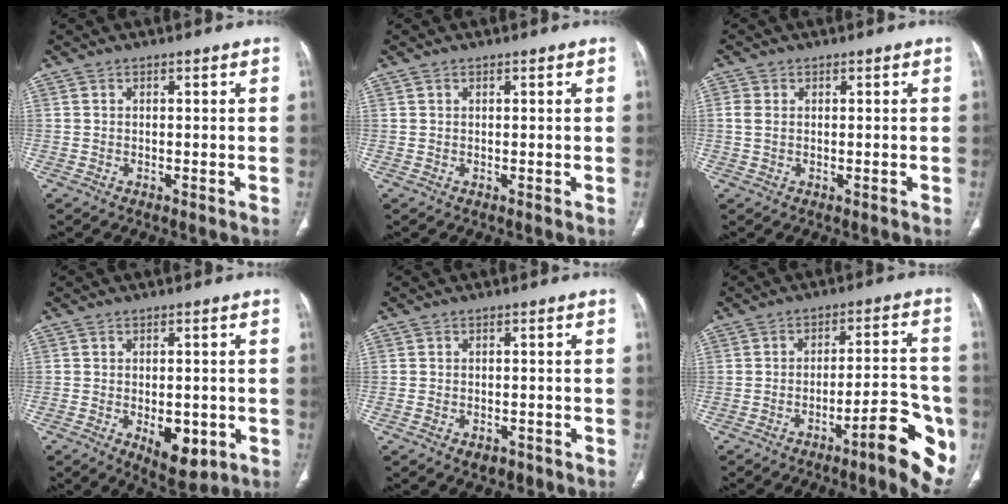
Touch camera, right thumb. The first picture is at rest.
{"total": 0.0}
{"total": 1.8, "force": [0.2, 1.3, 1.3], "torque": [-0.030, 0.003, 0.005]}
{"total": 7.7, "force": [-2.4, 4.0, 6.1], "torque": [-0.070, 0.001, -0.021]}
{"total": 2.9, "force": [-1.9, 1.8, 1.3], "torque": [-0.013, 0.014, -0.020]}
{"total": 13.6, "force": [-5.9, 3.1, 11.8], "torque": [-0.128, 0.029, -0.078]}